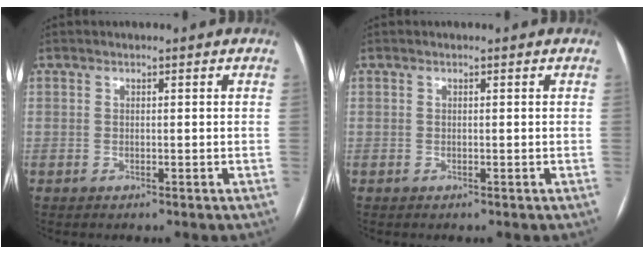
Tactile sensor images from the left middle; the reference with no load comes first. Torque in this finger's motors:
{"motor_torque": [-0.01, 0.23, 0.00, 0.00]}